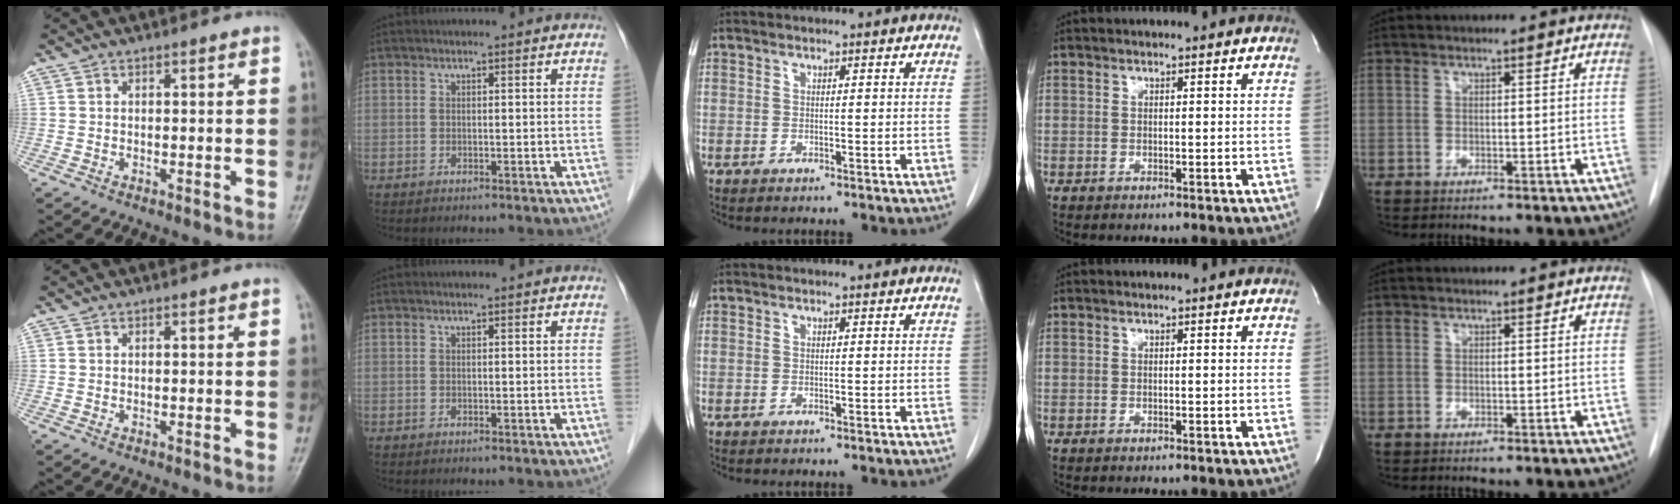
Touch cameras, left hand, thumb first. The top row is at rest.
{}